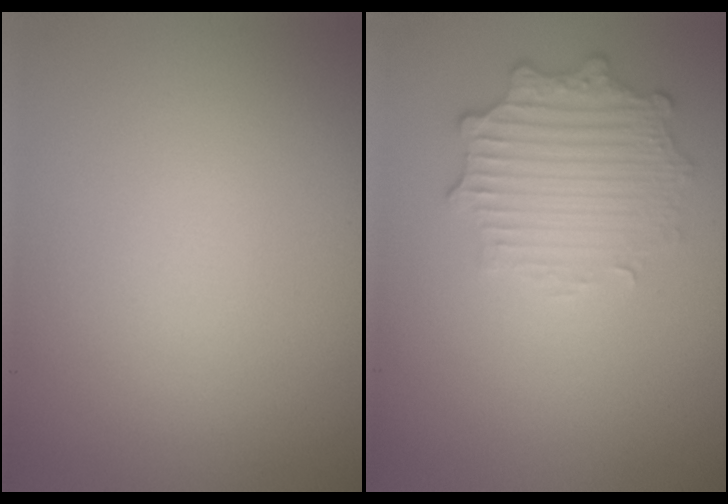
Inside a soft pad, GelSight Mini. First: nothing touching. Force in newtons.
{"total": 3.5, "press": 2.9, "slide": 2.1}